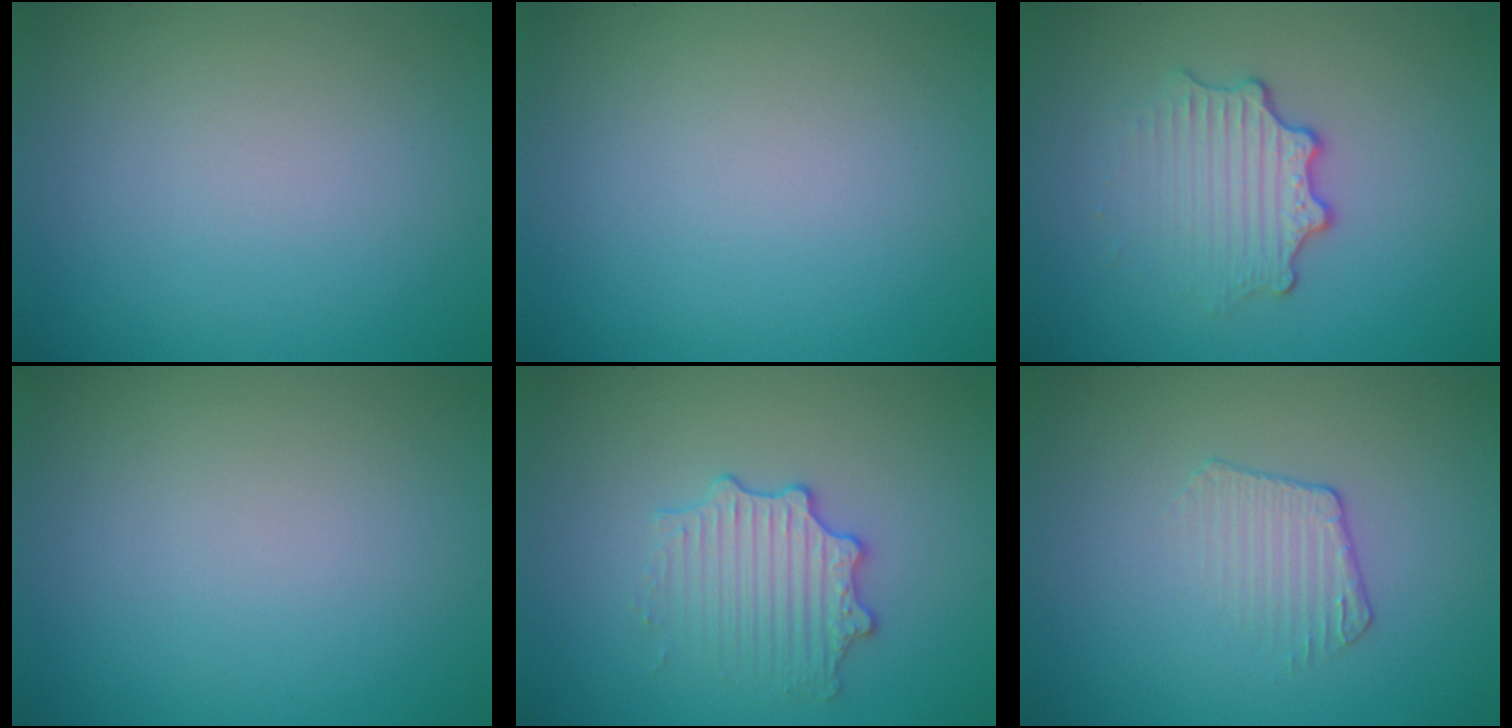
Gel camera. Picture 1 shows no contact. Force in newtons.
{"total": 0.0}
{"total": 3.3, "press": 2.5, "slide": 2.2}
{"total": 0.0}
{"total": 2.9, "press": 2.8, "slide": 0.7}
{"total": 1.8, "press": 0.9, "slide": 1.5}